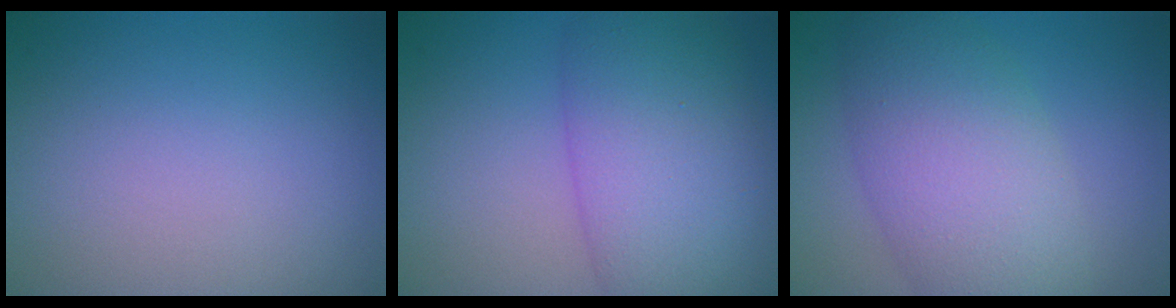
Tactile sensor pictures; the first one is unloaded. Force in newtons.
{"total": 9.5, "press": 9.5, "slide": 0.3}
{"total": 7.8, "press": 7.8, "slide": 0.4}